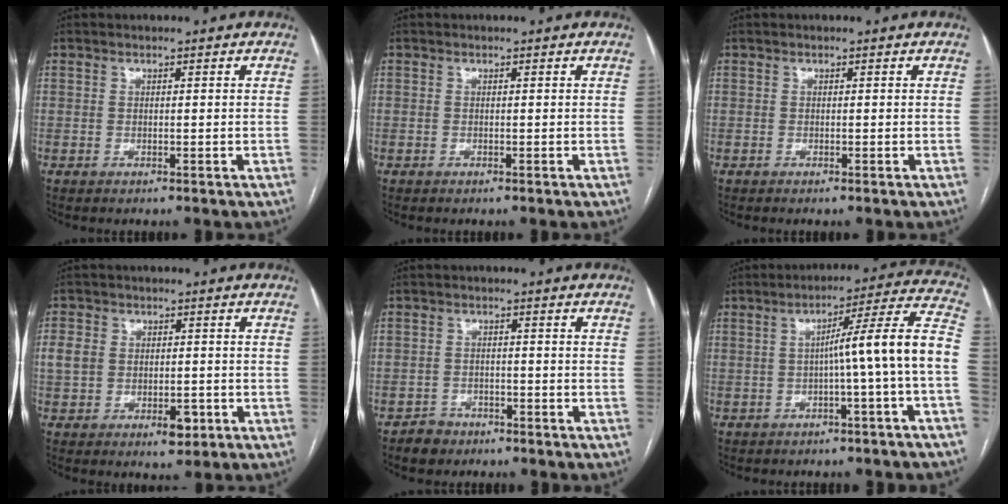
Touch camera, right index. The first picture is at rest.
{"total": 0.0}
{"total": 0.0}
{"total": 7.0, "force": [-1.3, 5.0, 4.7], "torque": [-0.076, 0.012, -0.012]}
{"total": 3.0, "force": [-2.1, 2.1, 0.0], "torque": [-0.003, 0.009, -0.035]}
{"total": 11.3, "force": [-1.9, -1.7, 11.0], "torque": [-0.142, 0.032, -0.031]}